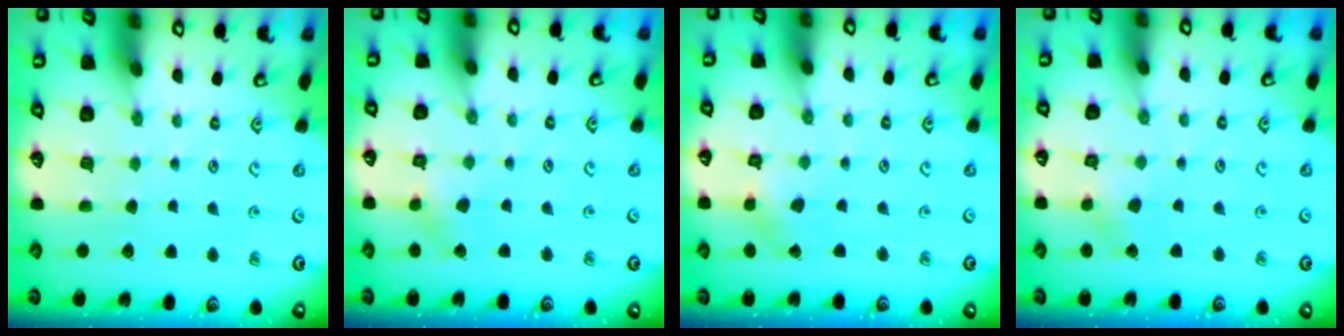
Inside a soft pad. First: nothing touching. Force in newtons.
{"total": 3.0, "press": 3.0, "slide": 0.3}
{"total": 1.6, "press": 1.6, "slide": 0.1}
{"total": 3.0, "press": 2.9, "slide": 0.6}